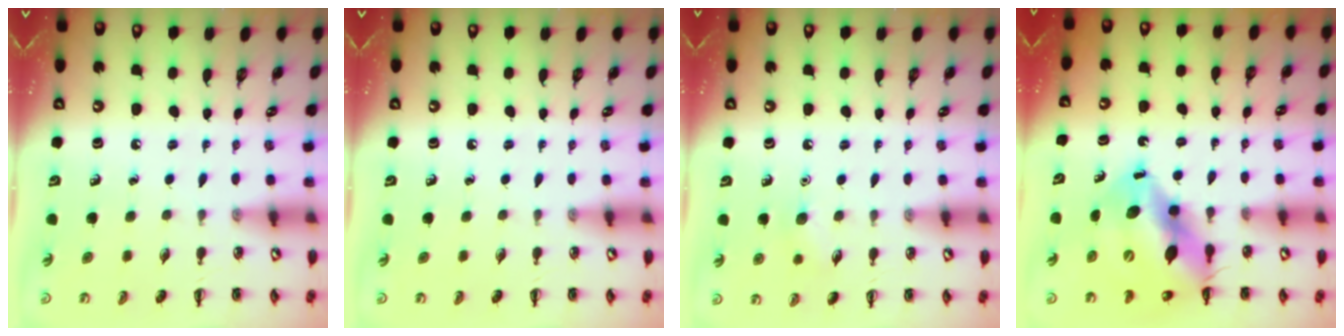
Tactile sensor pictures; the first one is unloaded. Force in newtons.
{"total": 0.0}
{"total": 7.1, "press": 6.8, "slide": 2.0}
{"total": 14.5, "press": 14.0, "slide": 3.5}